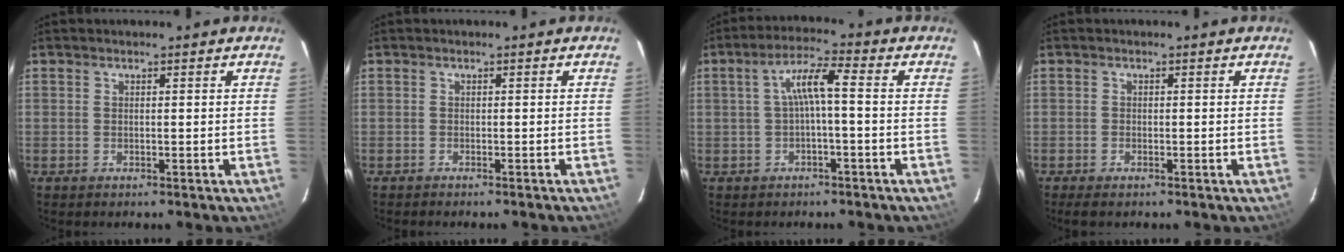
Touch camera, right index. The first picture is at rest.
{"total": 1.1, "force": [-1.0, -0.1, 0.3], "torque": [-0.012, -0.003, -0.015]}
{"total": 5.4, "force": [-0.6, 0.5, 5.4], "torque": [-0.109, 0.015, -0.006]}
{"total": 1.9, "force": [-1.5, 0.6, 1.0], "torque": [-0.025, -0.004, -0.029]}